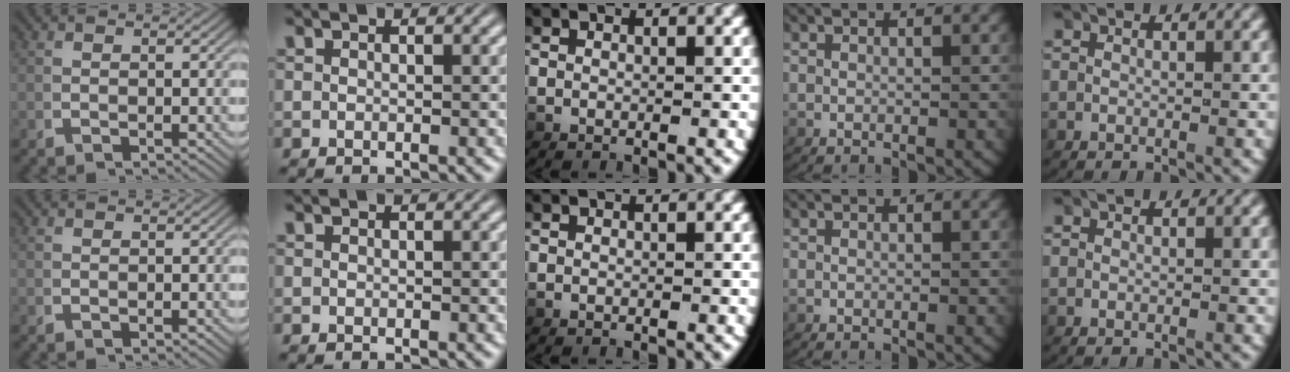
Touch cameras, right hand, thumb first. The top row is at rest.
{}